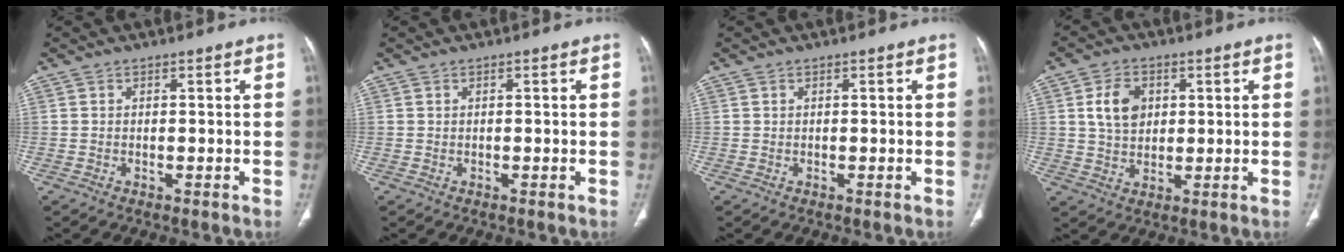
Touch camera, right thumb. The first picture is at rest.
{"total": 0.0}
{"total": 0.0}
{"total": 7.3, "force": [1.9, 5.3, 4.6], "torque": [-0.065, -0.007, 0.035]}